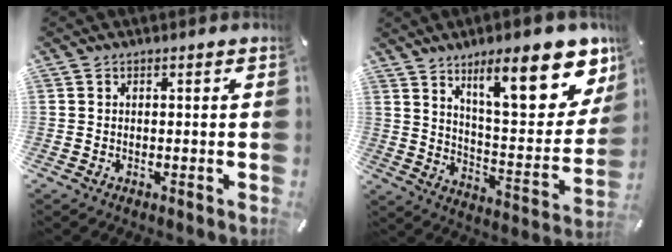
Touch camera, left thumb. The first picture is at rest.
{"total": 21.3, "force": [13.1, 7.5, 15.1], "torque": [-0.202, -0.089, 0.207]}